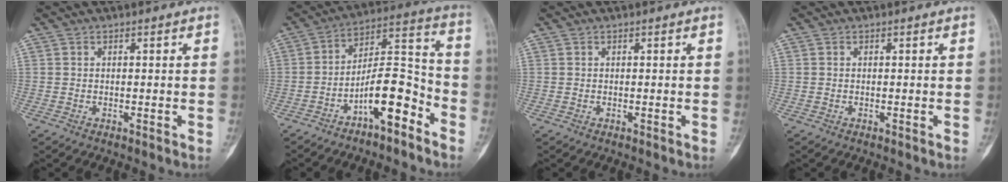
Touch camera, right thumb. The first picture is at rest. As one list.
[{"total": 11.9, "force": [-6.7, 4.2, 8.9], "torque": [-0.144, 0.084, -0.113]}, {"total": 0.0}, {"total": 0.0}]